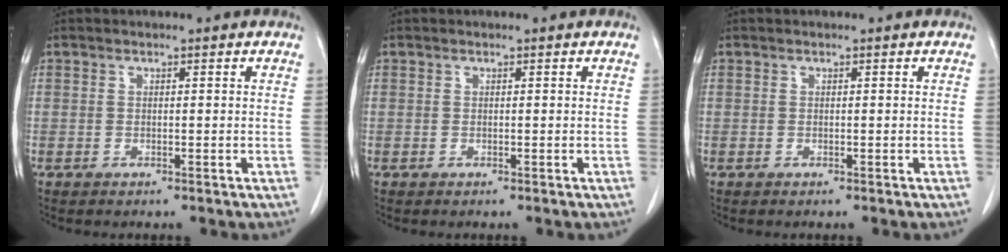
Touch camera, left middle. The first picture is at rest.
{"total": 0.0}
{"total": 0.0}